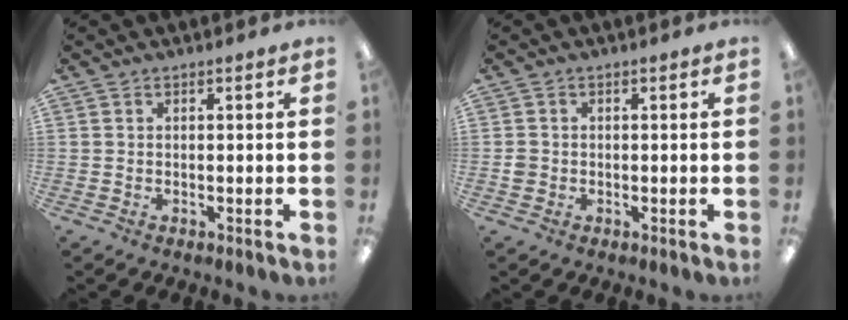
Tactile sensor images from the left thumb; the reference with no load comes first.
{"total": 1.8, "force": [-0.4, 1.7, 0.5], "torque": [-0.008, 0.003, -0.010]}